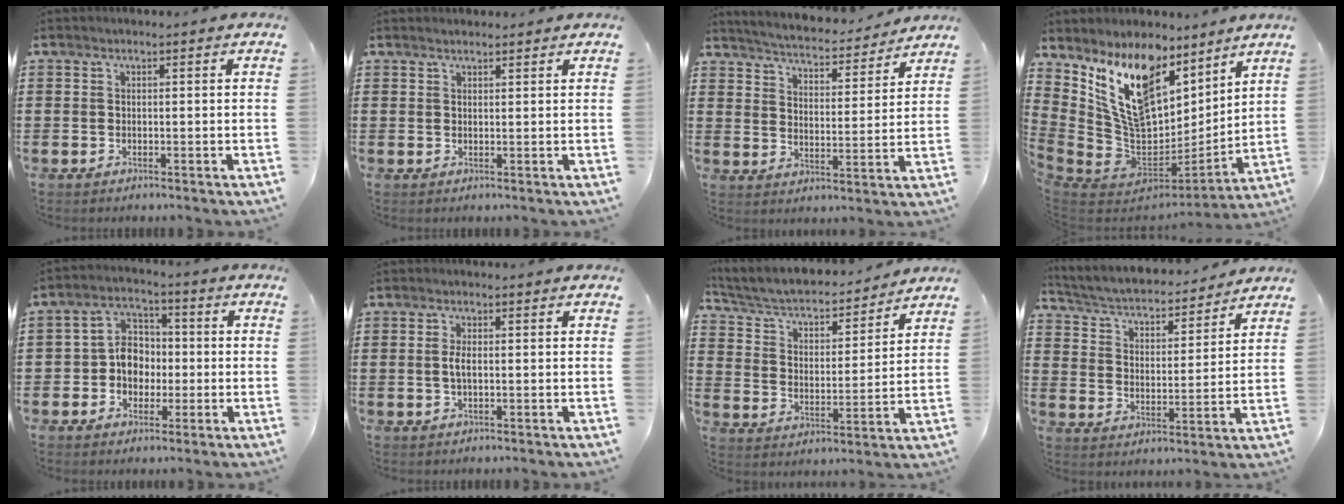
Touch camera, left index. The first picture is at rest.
{"total": 1.1, "force": [1.0, 0.2, 0.2], "torque": [-0.006, 0.000, 0.020]}
{"total": 4.2, "force": [4.2, -0.1, 0.7], "torque": [-0.038, -0.036, 0.066]}
{"total": 15.4, "force": [8.5, 8.5, 9.6], "torque": [-0.247, -0.060, 0.158]}
{"total": 6.5, "force": [-1.0, 5.5, 3.3], "torque": [-0.073, 0.019, -0.019]}
{"total": 2.1, "force": [-0.1, 0.7, 1.9], "torque": [-0.045, -0.002, -0.005]}
{"total": 4.6, "force": [4.0, 1.3, 2.0], "torque": [-0.058, -0.029, 0.060]}
{"total": 4.0, "force": [3.7, 0.6, 1.3], "torque": [-0.046, -0.031, 0.055]}